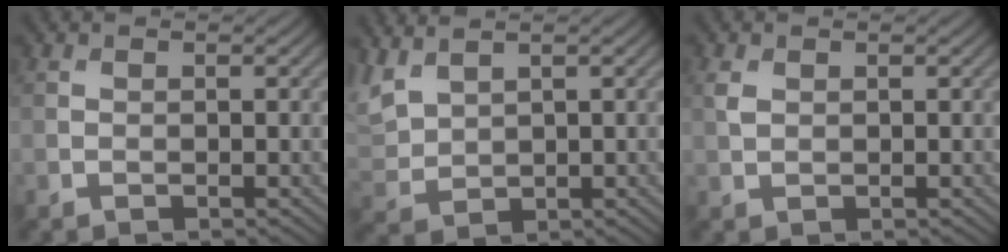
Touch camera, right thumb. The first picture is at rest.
{"total": 4.5, "force": [3.1, 2.2, 2.4], "torque": [-0.076, 0.009, 0.068]}
{"total": 1.4, "force": [0.5, 0.9, 0.9], "torque": [-0.025, 0.001, 0.013]}